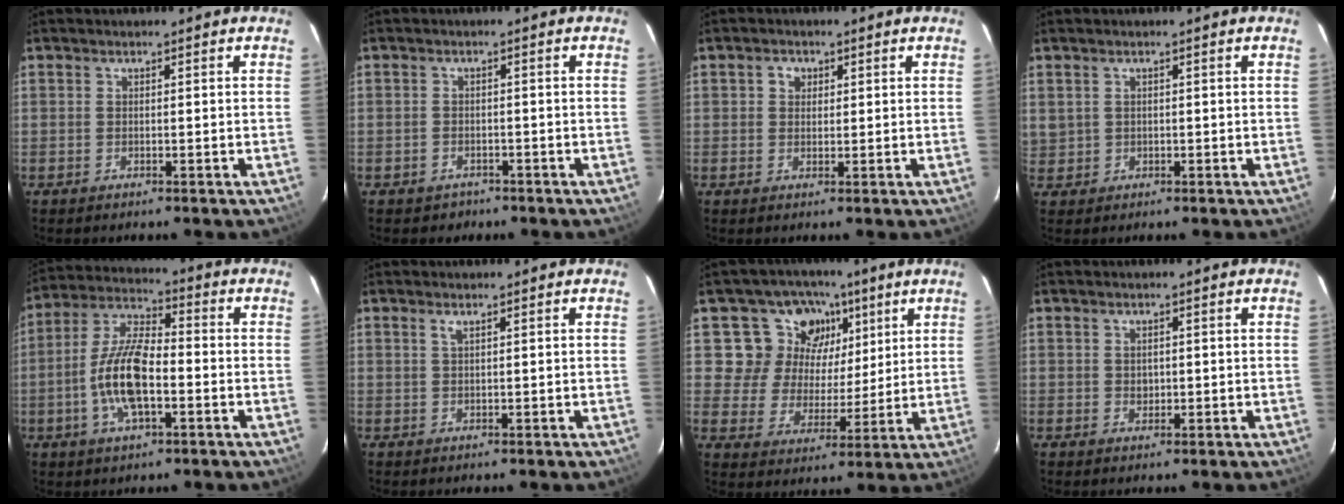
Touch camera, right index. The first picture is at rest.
{"total": 3.0, "force": [-1.9, 2.3, 0.2], "torque": [-0.013, 0.005, -0.024]}
{"total": 2.2, "force": [0.6, 2.0, 0.7], "torque": [-0.009, 0.009, 0.010]}
{"total": 2.5, "force": [0.7, 2.3, 0.7], "torque": [-0.012, 0.007, 0.022]}
{"total": 12.2, "force": [-3.3, 4.6, 10.9], "torque": [-0.229, 0.005, -0.065]}
{"total": 0.8, "force": [0.4, 0.0, 0.6], "torque": [-0.013, 0.003, 0.009]}
{"total": 12.2, "force": [6.6, 9.7, 3.1], "torque": [-0.056, 0.009, 0.113]}
{"total": 1.4, "force": [0.1, 1.2, 0.6], "torque": [-0.006, 0.003, 0.003]}